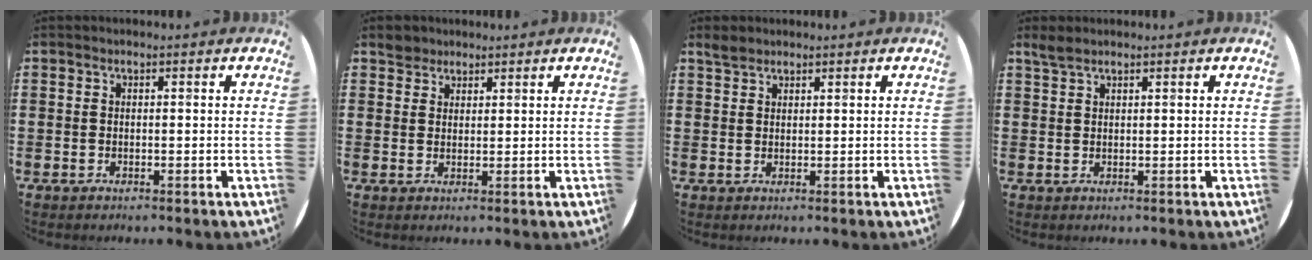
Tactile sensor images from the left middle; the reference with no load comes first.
{"total": 2.3, "force": [2.0, 1.1, -0.1], "torque": [0.005, 0.001, 0.039]}
{"total": 1.8, "force": [1.6, 0.7, 0.3], "torque": [-0.002, 0.001, 0.029]}
{"total": 1.8, "force": [1.5, 0.4, 0.8], "torque": [-0.018, 0.003, 0.029]}